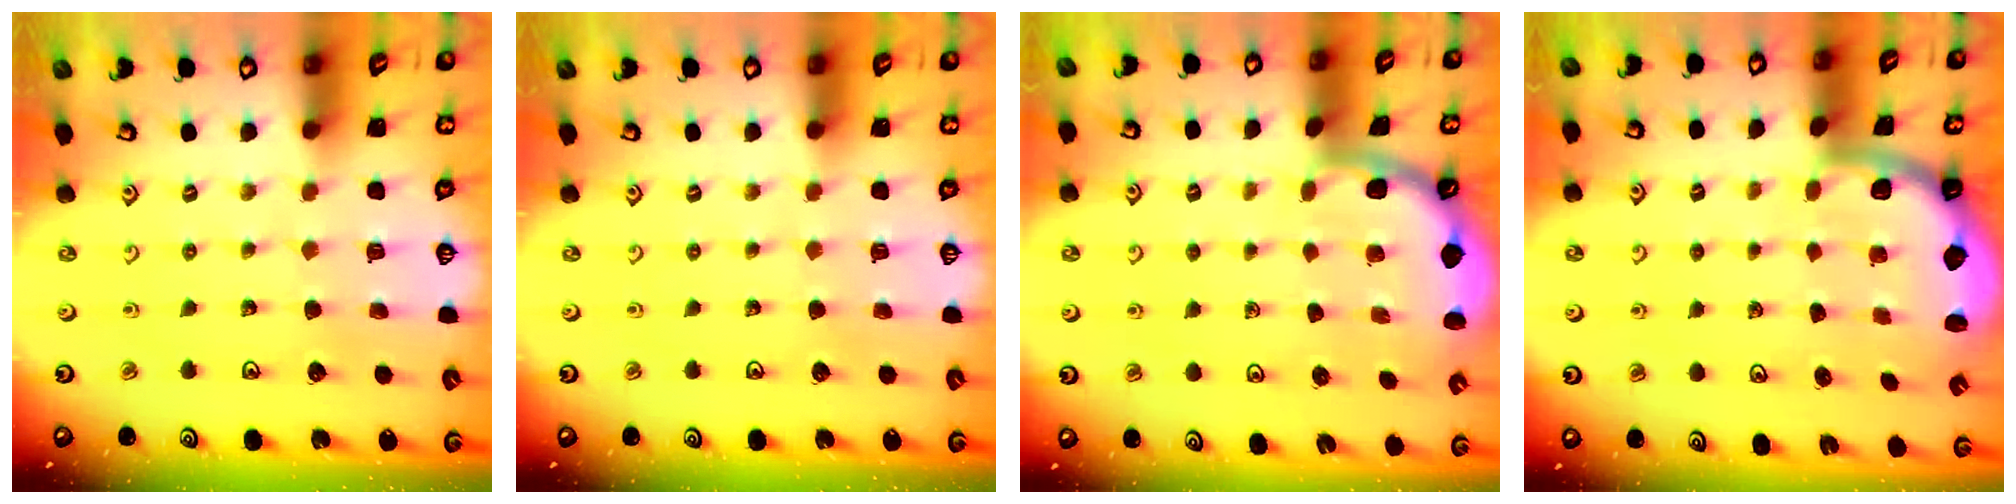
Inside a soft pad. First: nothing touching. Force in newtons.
{"total": 0.0}
{"total": 1.7, "press": 1.7, "slide": 0.0}
{"total": 2.0, "press": 2.0, "slide": 0.5}